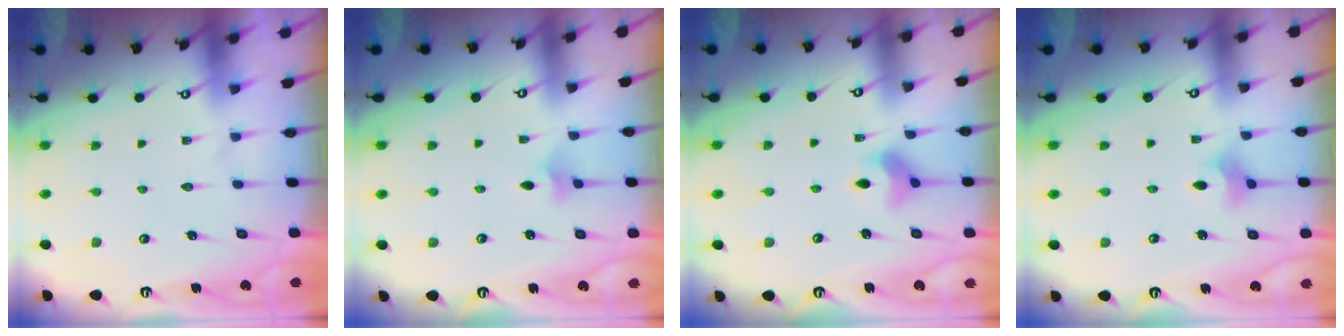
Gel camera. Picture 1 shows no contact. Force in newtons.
{"total": 2.9, "press": 2.8, "slide": 0.7}
{"total": 7.3, "press": 7.2, "slide": 1.5}
{"total": 4.4, "press": 4.3, "slide": 0.6}